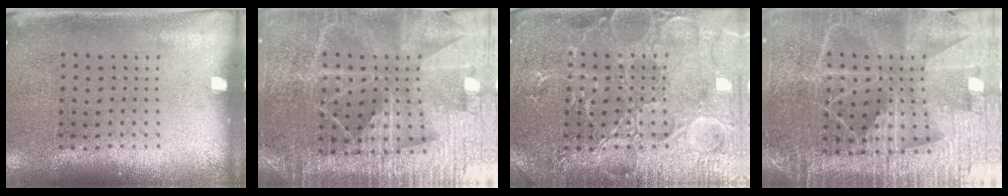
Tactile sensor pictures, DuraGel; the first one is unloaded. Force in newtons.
{"total": 5.6, "press": 4.9, "slide": 2.6}
{"total": 4.7, "press": 4.6, "slide": 0.6}
{"total": 5.8, "press": 5.1, "slide": 2.7}